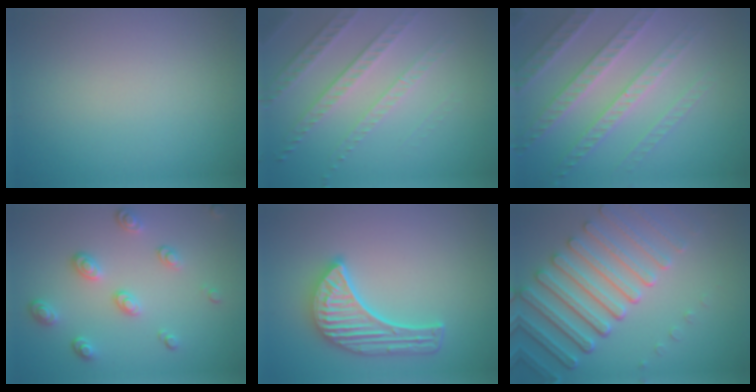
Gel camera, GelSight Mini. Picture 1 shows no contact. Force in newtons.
{"total": 3.6, "press": 3.4, "slide": 1.3}
{"total": 5.8, "press": 4.8, "slide": 3.3}
{"total": 3.2, "press": 2.6, "slide": 1.8}
{"total": 5.5, "press": 4.5, "slide": 3.2}
{"total": 7.2, "press": 5.4, "slide": 4.7}